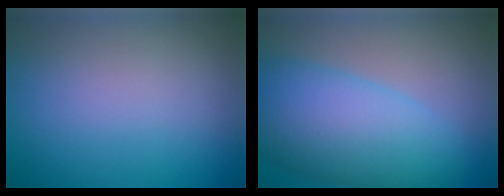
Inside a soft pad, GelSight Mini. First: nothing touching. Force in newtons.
{"total": 8.6, "press": 8.6, "slide": 0.3}